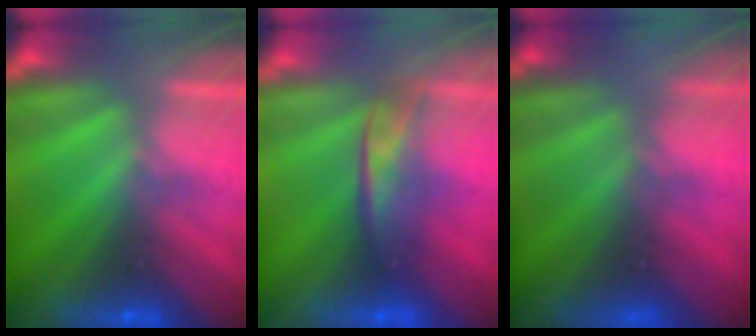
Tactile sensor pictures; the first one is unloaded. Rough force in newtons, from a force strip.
{"total": 2.1}
{"total": 5.9}